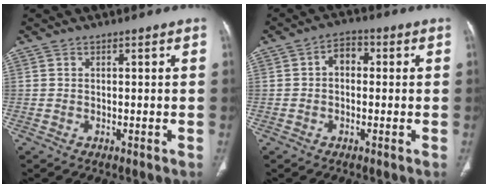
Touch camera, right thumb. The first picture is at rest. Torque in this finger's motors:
{"motor_torque": [1.24, 2.13, 0.64, -0.44, 0.00]}